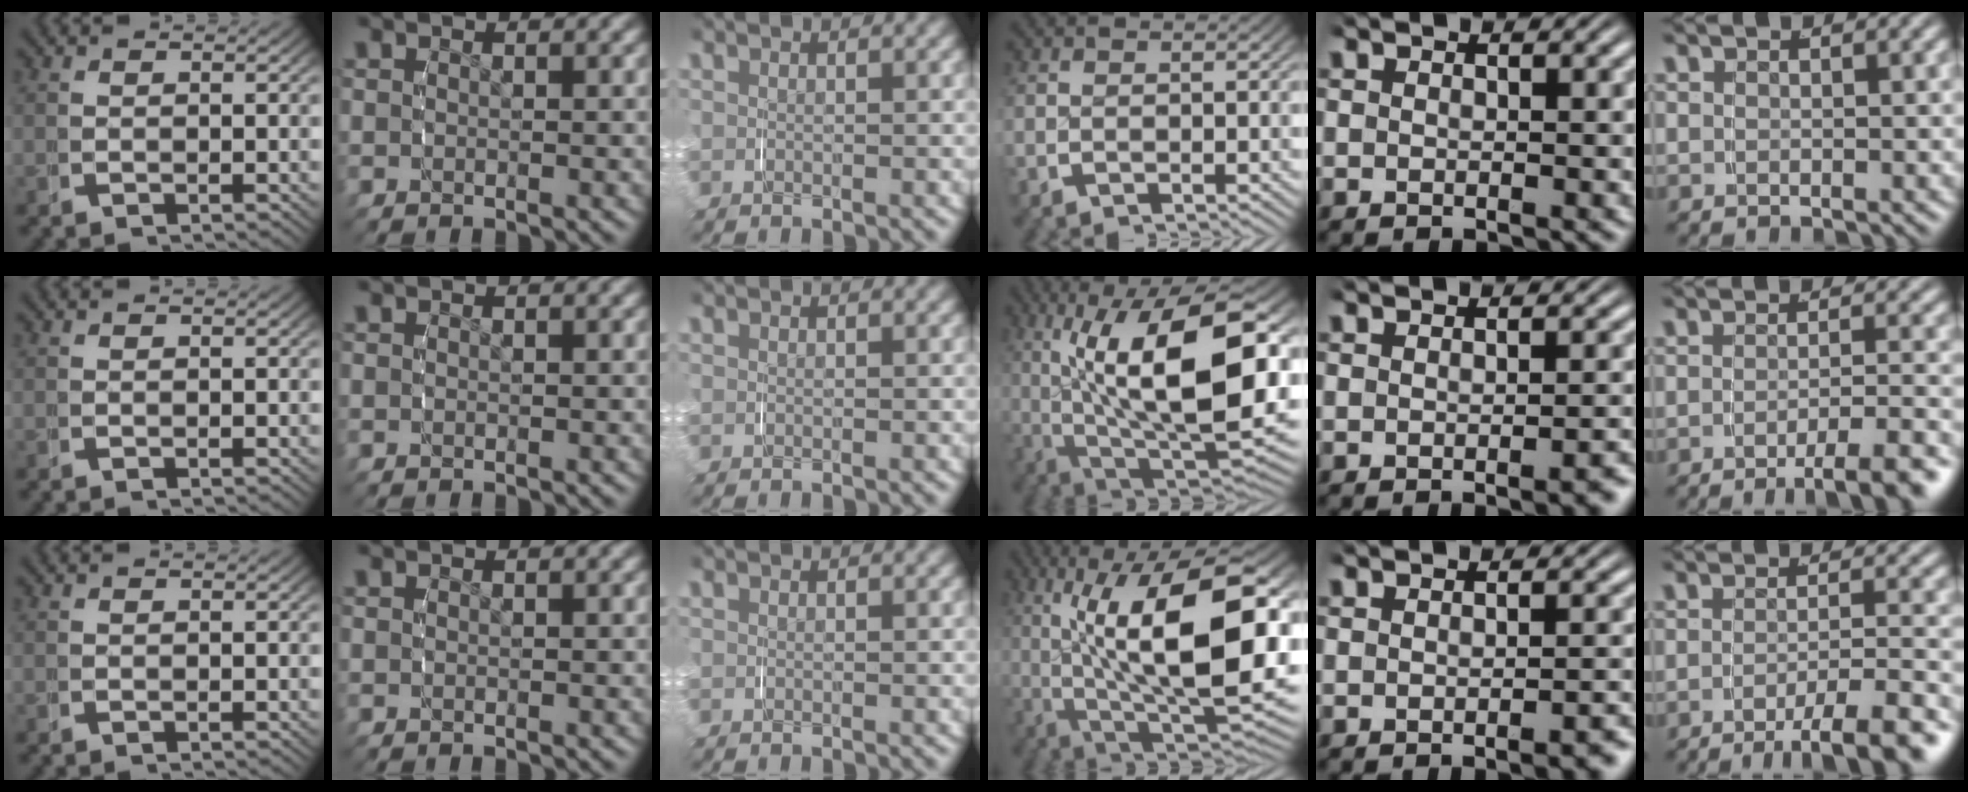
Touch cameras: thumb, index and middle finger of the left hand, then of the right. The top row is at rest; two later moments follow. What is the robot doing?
{"motion": "grasp_and_lifting", "object": "plastic wrap"}